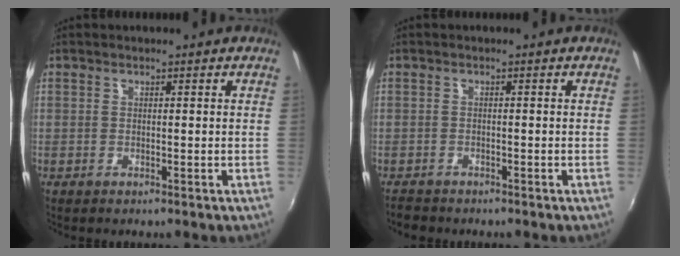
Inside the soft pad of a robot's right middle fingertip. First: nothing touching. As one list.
[{"total": 2.5, "force": [-2.3, 1.0, 0.5], "torque": [-0.019, -0.009, -0.043]}]